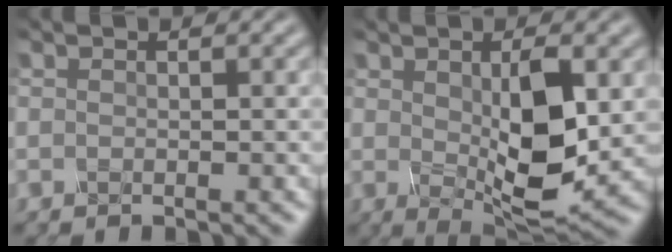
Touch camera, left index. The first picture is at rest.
{"total": 6.4, "force": [0.3, 2.3, 6.0], "torque": [-0.114, -0.009, 0.016]}